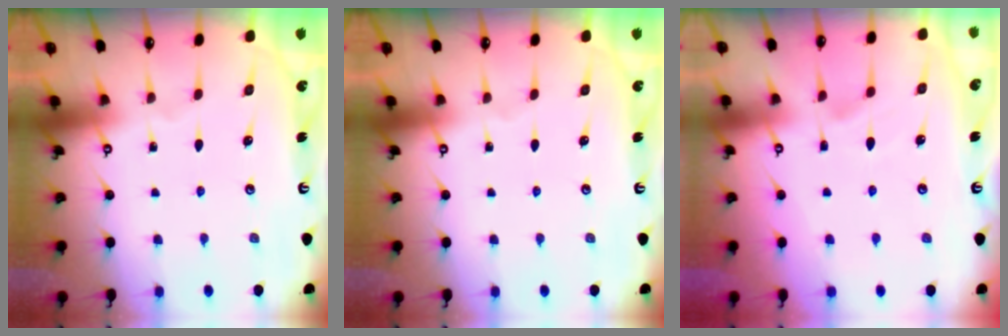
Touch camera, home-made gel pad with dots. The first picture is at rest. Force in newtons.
{"total": 0.0}
{"total": 2.6, "press": 2.4, "slide": 1.0}